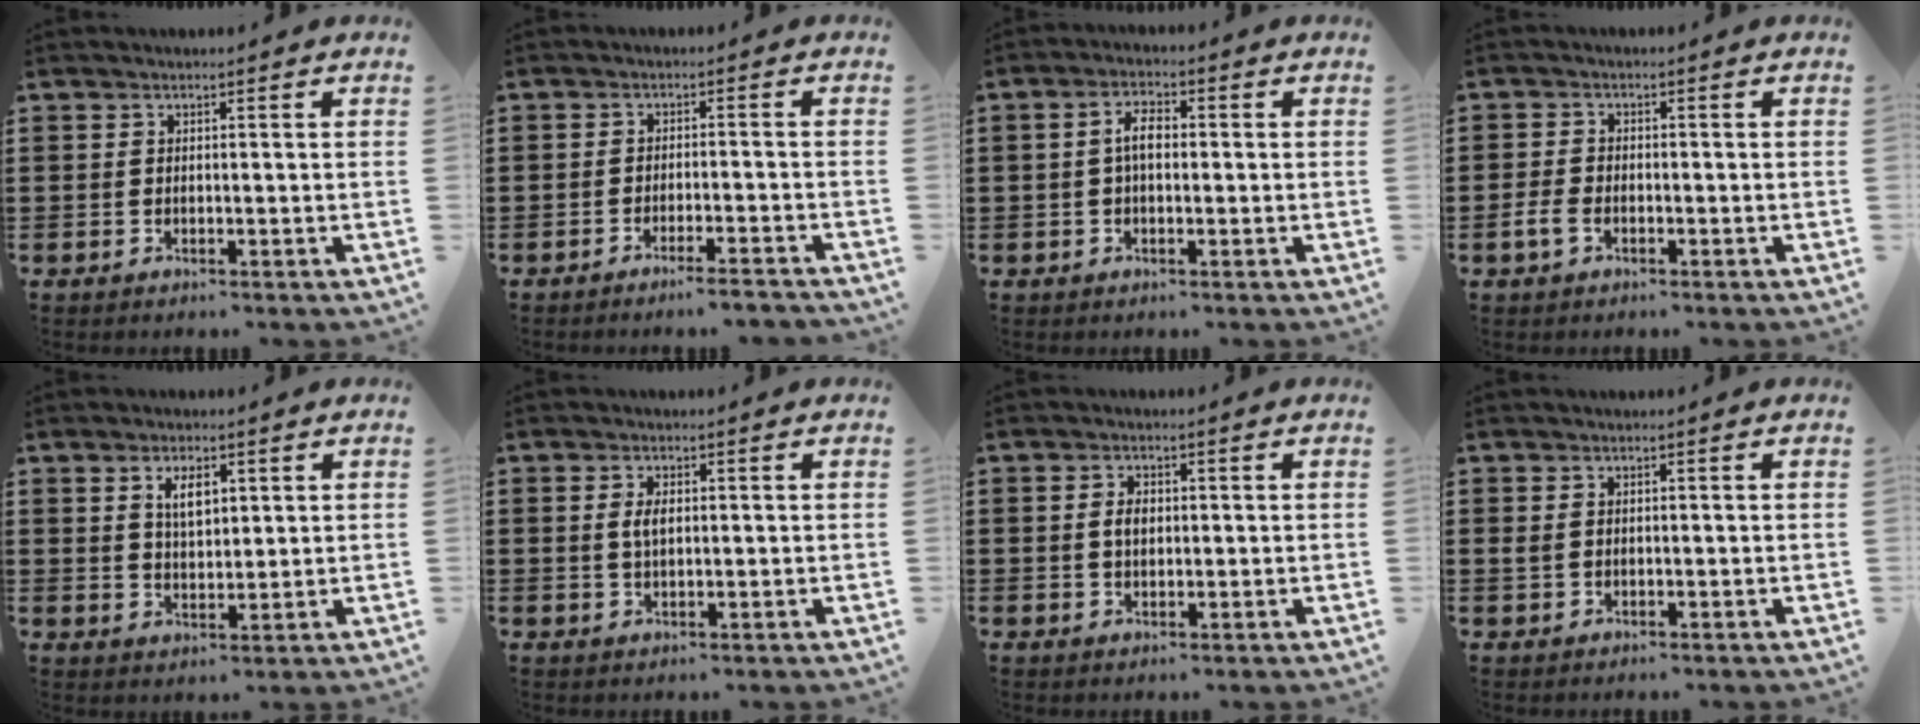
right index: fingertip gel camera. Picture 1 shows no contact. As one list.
[{"total": 2.8, "force": [-2.6, -0.3, 1.0], "torque": [-0.018, -0.002, -0.052]}, {"total": 3.6, "force": [-0.2, 1.6, 3.2], "torque": [-0.062, 0.007, -0.005]}, {"total": 2.6, "force": [-1.3, 1.4, 1.7], "torque": [-0.046, -0.003, -0.028]}, {"total": 3.7, "force": [1.6, 1.6, 2.9], "torque": [-0.047, 0.000, 0.023]}, {"total": 2.6, "force": [0.4, 1.1, 2.3], "torque": [-0.049, 0.005, 0.005]}, {"total": 2.4, "force": [0.2, 1.4, 2.0], "torque": [-0.040, 0.007, 0.002]}, {"total": 0.9, "force": [0.1, 0.8, 0.4], "torque": [-0.011, 0.006, 0.001]}]